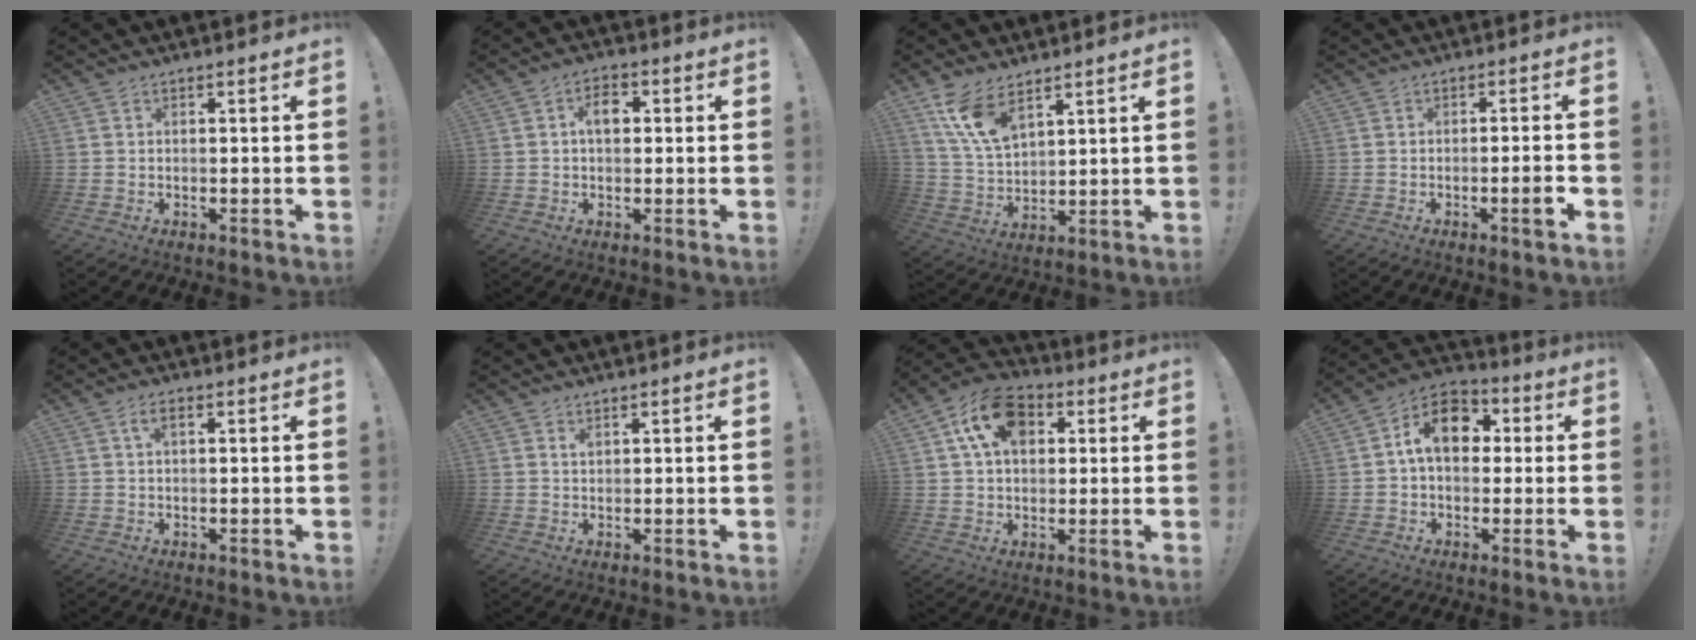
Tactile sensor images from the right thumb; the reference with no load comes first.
{"total": 6.0, "force": [0.8, 3.8, 4.6], "torque": [-0.065, 0.008, 0.009]}
{"total": 11.7, "force": [7.8, 5.3, 6.9], "torque": [-0.143, -0.037, 0.150]}
{"total": 4.9, "force": [-1.8, 0.0, 4.6], "torque": [-0.067, -0.003, -0.030]}
{"total": 2.9, "force": [0.8, 1.4, 2.5], "torque": [-0.041, 0.005, 0.013]}
{"total": 0.9, "force": [0.7, 0.4, 0.5], "torque": [-0.001, -0.005, 0.011]}
{"total": 14.1, "force": [5.4, 9.6, 8.8], "torque": [-0.138, -0.008, 0.103]}
{"total": 13.4, "force": [2.8, 9.3, 9.3], "torque": [-0.136, 0.009, 0.055]}